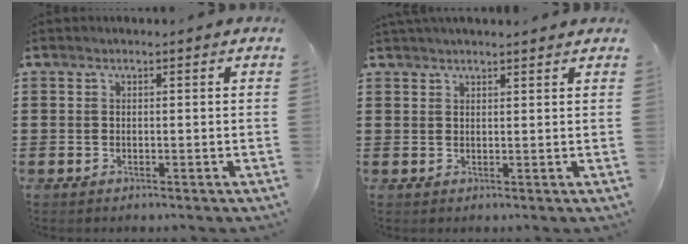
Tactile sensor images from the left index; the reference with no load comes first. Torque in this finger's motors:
{"motor_torque": [1.14, -0.63, 0.50, 0.06]}